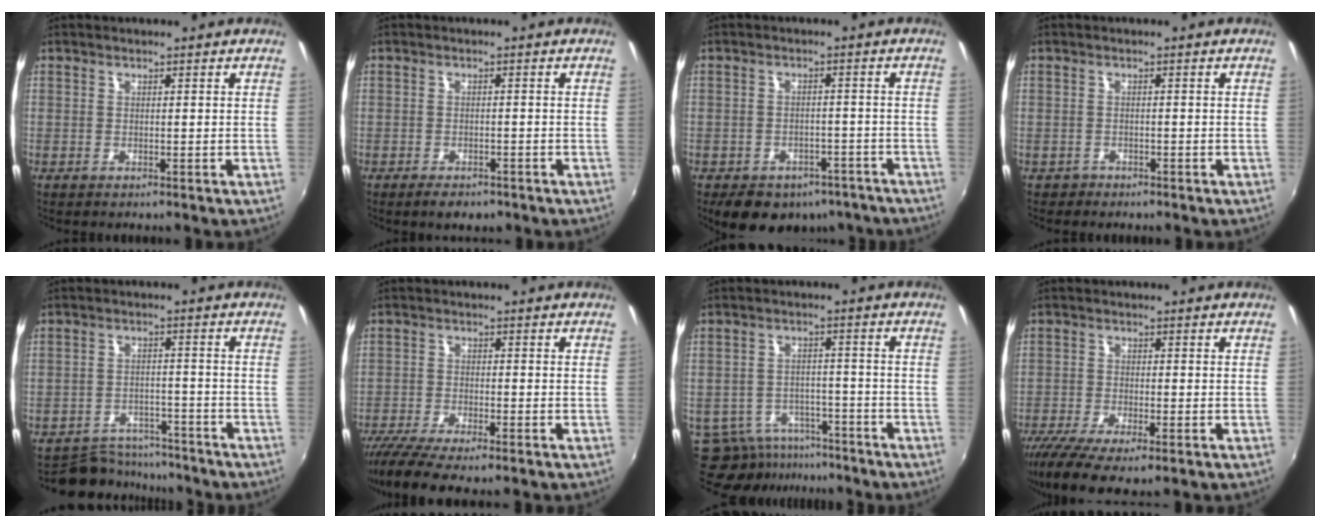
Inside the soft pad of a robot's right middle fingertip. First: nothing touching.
{"total": 3.6, "force": [-2.6, 1.6, 1.8], "torque": [-0.042, -0.010, -0.040]}
{"total": 13.1, "force": [-9.3, 7.6, 5.1], "torque": [-0.111, 0.009, -0.108]}
{"total": 1.6, "force": [-1.1, 1.1, 0.1], "torque": [-0.008, -0.001, -0.018]}
{"total": 8.4, "force": [-7.9, 3.0, 0.7], "torque": [-0.031, 0.012, -0.116]}
{"total": 8.1, "force": [-6.8, 0.9, 4.4], "torque": [-0.113, -0.033, -0.122]}
{"total": 11.0, "force": [-9.1, 5.5, 2.8], "torque": [-0.064, 0.005, -0.130]}
{"total": 9.4, "force": [-6.6, 2.3, 6.4], "torque": [-0.150, -0.043, -0.118]}